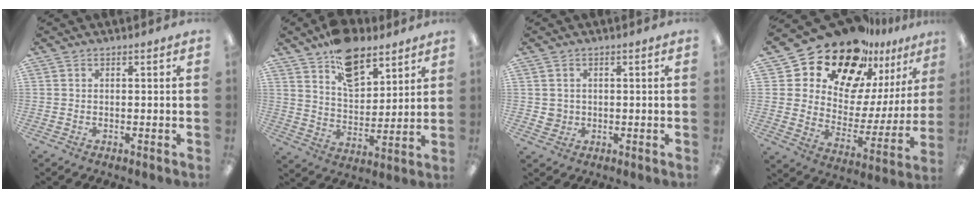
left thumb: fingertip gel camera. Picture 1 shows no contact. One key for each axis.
{"total": 12.8, "fx": 8.9, "fy": 6.8, "fz": 6.2, "tx": -0.090, "ty": -0.048, "tz": 0.163}
{"total": 2.7, "fx": 0.2, "fy": 2.6, "fz": 0.3, "tx": -0.002, "ty": 0.001, "tz": 0.001}
{"total": 20.6, "fx": 16.9, "fy": 9.1, "fz": 7.4, "tx": -0.147, "ty": -0.133, "tz": 0.301}